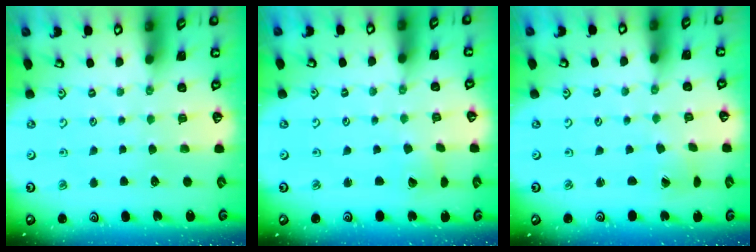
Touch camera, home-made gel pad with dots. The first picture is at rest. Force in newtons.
{"total": 2.6, "press": 2.6, "slide": 0.3}
{"total": 1.7, "press": 1.7, "slide": 0.1}